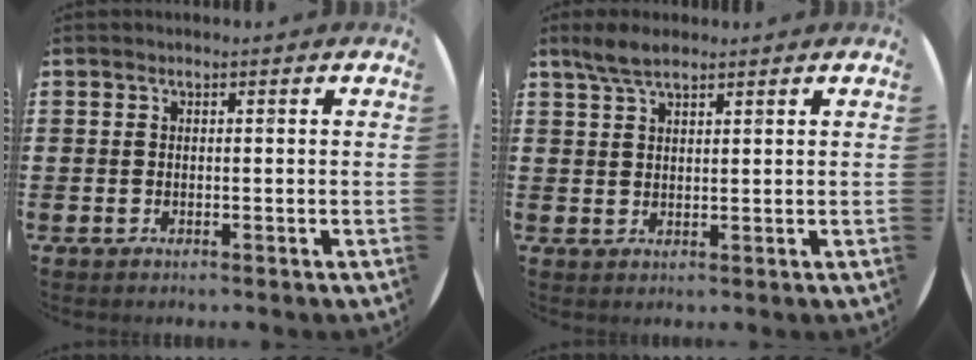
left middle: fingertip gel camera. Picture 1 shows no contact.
{"total": 3.7, "force": [2.9, 1.1, 1.9], "torque": [-0.043, 0.005, 0.053]}